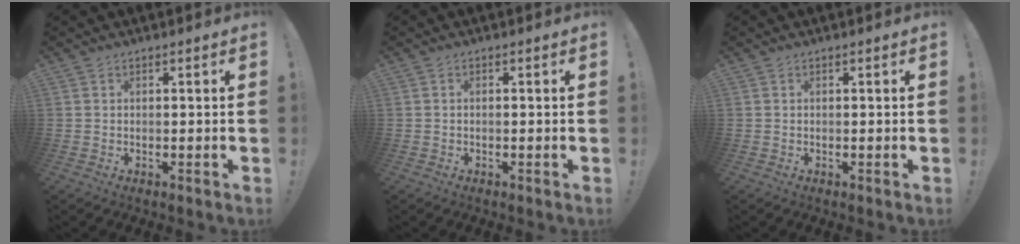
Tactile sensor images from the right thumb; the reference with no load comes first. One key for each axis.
{"total": 0.9, "fx": -0.7, "fy": 0.0, "fz": 0.6, "tx": -0.008, "ty": 0.001, "tz": -0.013}
{"total": 0.0}